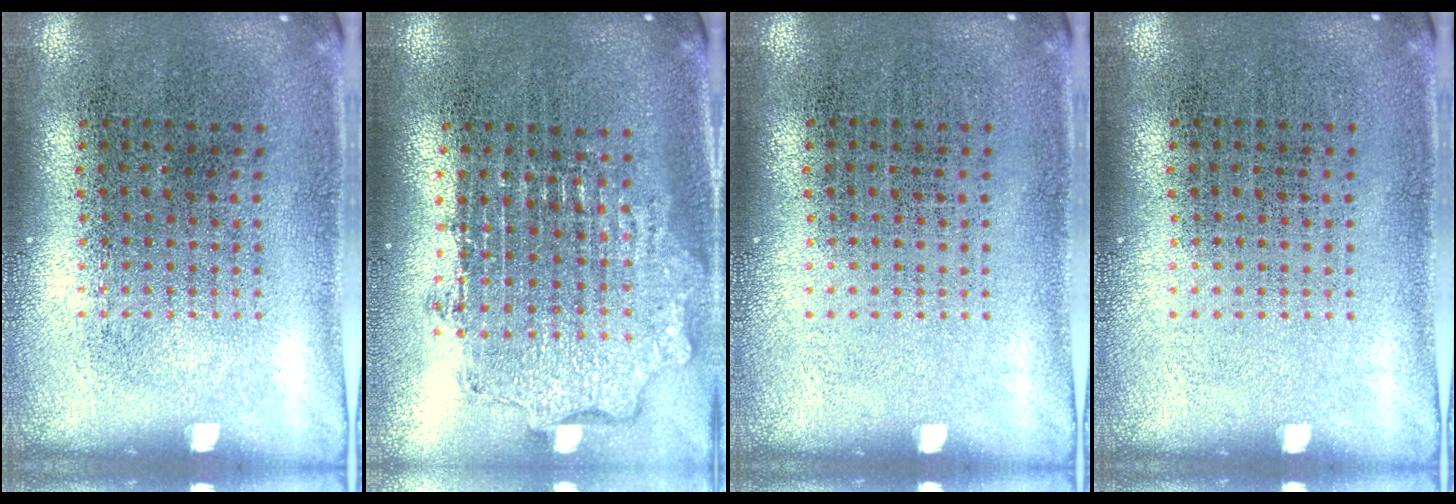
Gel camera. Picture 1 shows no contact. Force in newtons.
{"total": 1.9, "press": 1.5, "slide": 1.2}
{"total": 0.0}
{"total": 0.0}